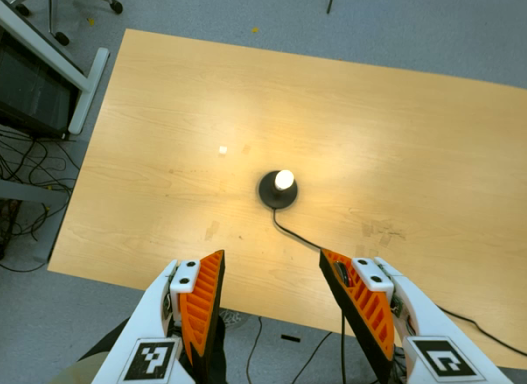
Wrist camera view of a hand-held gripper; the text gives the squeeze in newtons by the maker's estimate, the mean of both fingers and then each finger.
{"total": 0.0}